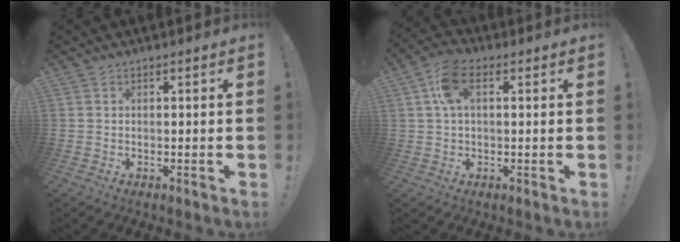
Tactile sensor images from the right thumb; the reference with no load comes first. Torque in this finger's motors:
{"motor_torque": [1.15, 1.11, 1.01, -0.01, 0.02]}